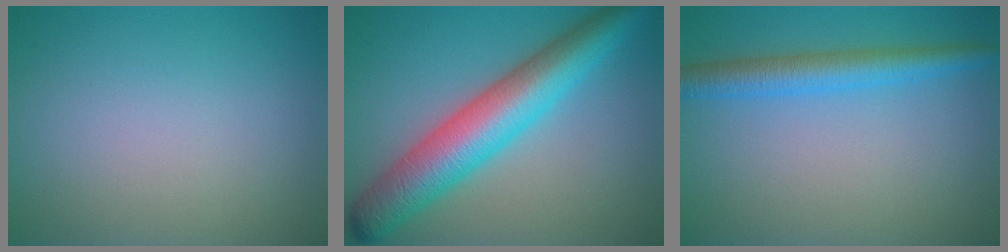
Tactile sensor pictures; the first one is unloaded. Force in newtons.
{"total": 8.4, "press": 8.4, "slide": 0.2}
{"total": 3.7, "press": 3.7, "slide": 0.1}